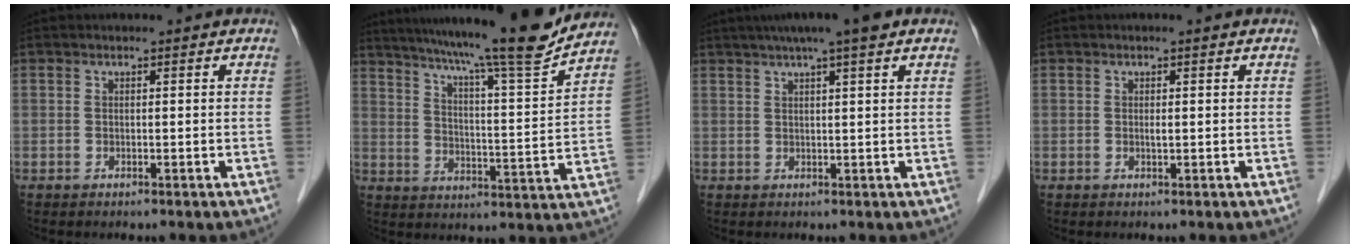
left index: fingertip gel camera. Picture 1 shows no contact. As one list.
[{"total": 17.5, "force": [15.3, -0.9, 8.4], "torque": [-0.135, -0.026, 0.218]}, {"total": 7.9, "force": [5.6, 0.0, 5.5], "torque": [-0.085, 0.031, 0.080]}, {"total": 0.6, "force": [0.0, 0.1, 0.6], "torque": [-0.015, -0.002, 0.003]}]